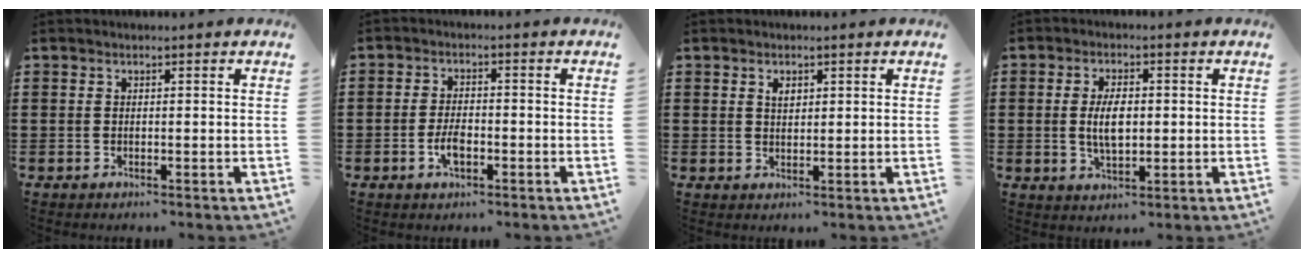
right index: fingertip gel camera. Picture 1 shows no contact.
{"total": 3.4, "force": [-1.3, 1.5, 2.8], "torque": [-0.066, -0.005, -0.024]}
{"total": 0.6, "force": [0.3, 0.1, -0.5], "torque": [0.010, 0.002, 0.007]}
{"total": 5.3, "force": [0.0, 2.3, 4.8], "torque": [-0.091, -0.002, -0.005]}